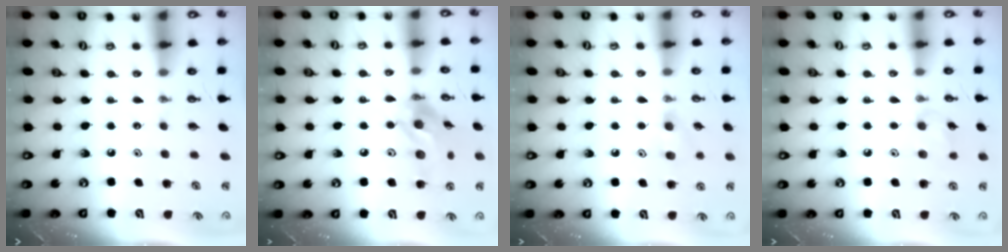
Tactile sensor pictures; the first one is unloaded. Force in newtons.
{"total": 14.0, "press": 13.7, "slide": 2.8}
{"total": 5.2, "press": 5.0, "slide": 1.3}
{"total": 8.2, "press": 7.9, "slide": 2.3}